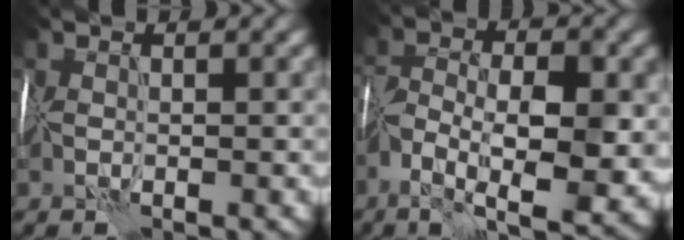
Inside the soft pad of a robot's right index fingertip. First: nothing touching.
{"total": 10.3, "force": [-3.2, 4.5, 8.7], "torque": [-0.143, -0.004, -0.054]}